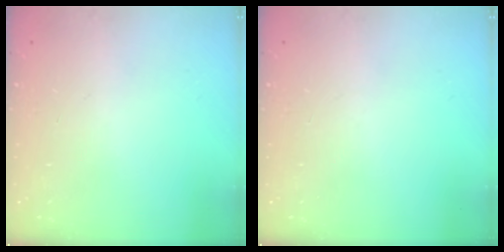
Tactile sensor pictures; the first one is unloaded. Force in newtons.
{"total": 0.0}